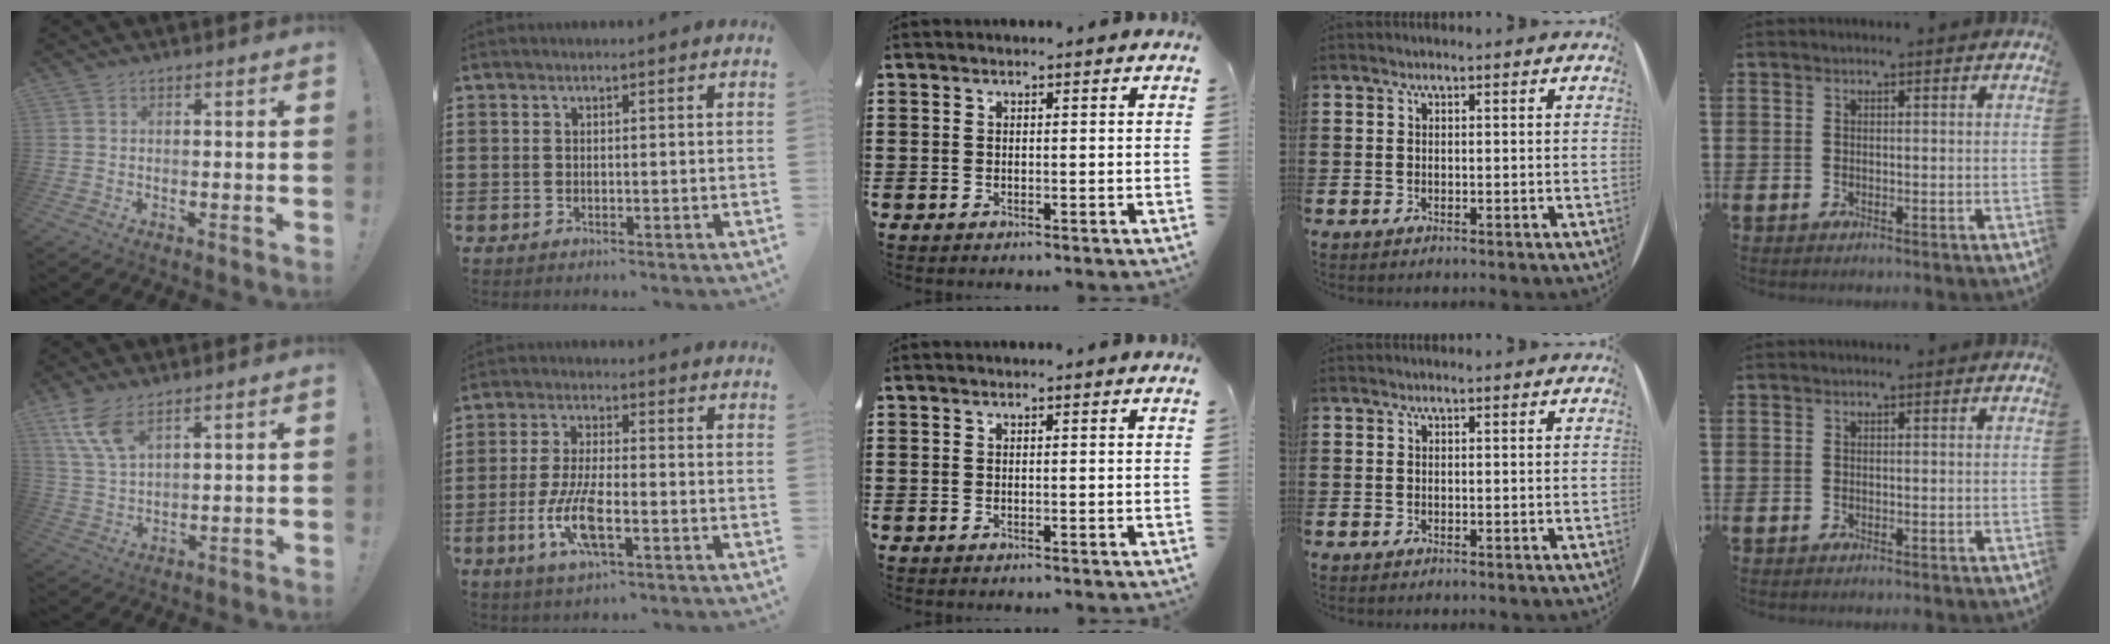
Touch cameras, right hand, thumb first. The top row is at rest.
{"thumb": {"total": 8.6, "force": [5.5, 3.3, 5.7], "torque": [-0.122, -0.023, 0.105]}, "index": {"total": 8.3, "force": [-2.9, 2.7, 7.3], "torque": [-0.165, -0.017, -0.056]}}